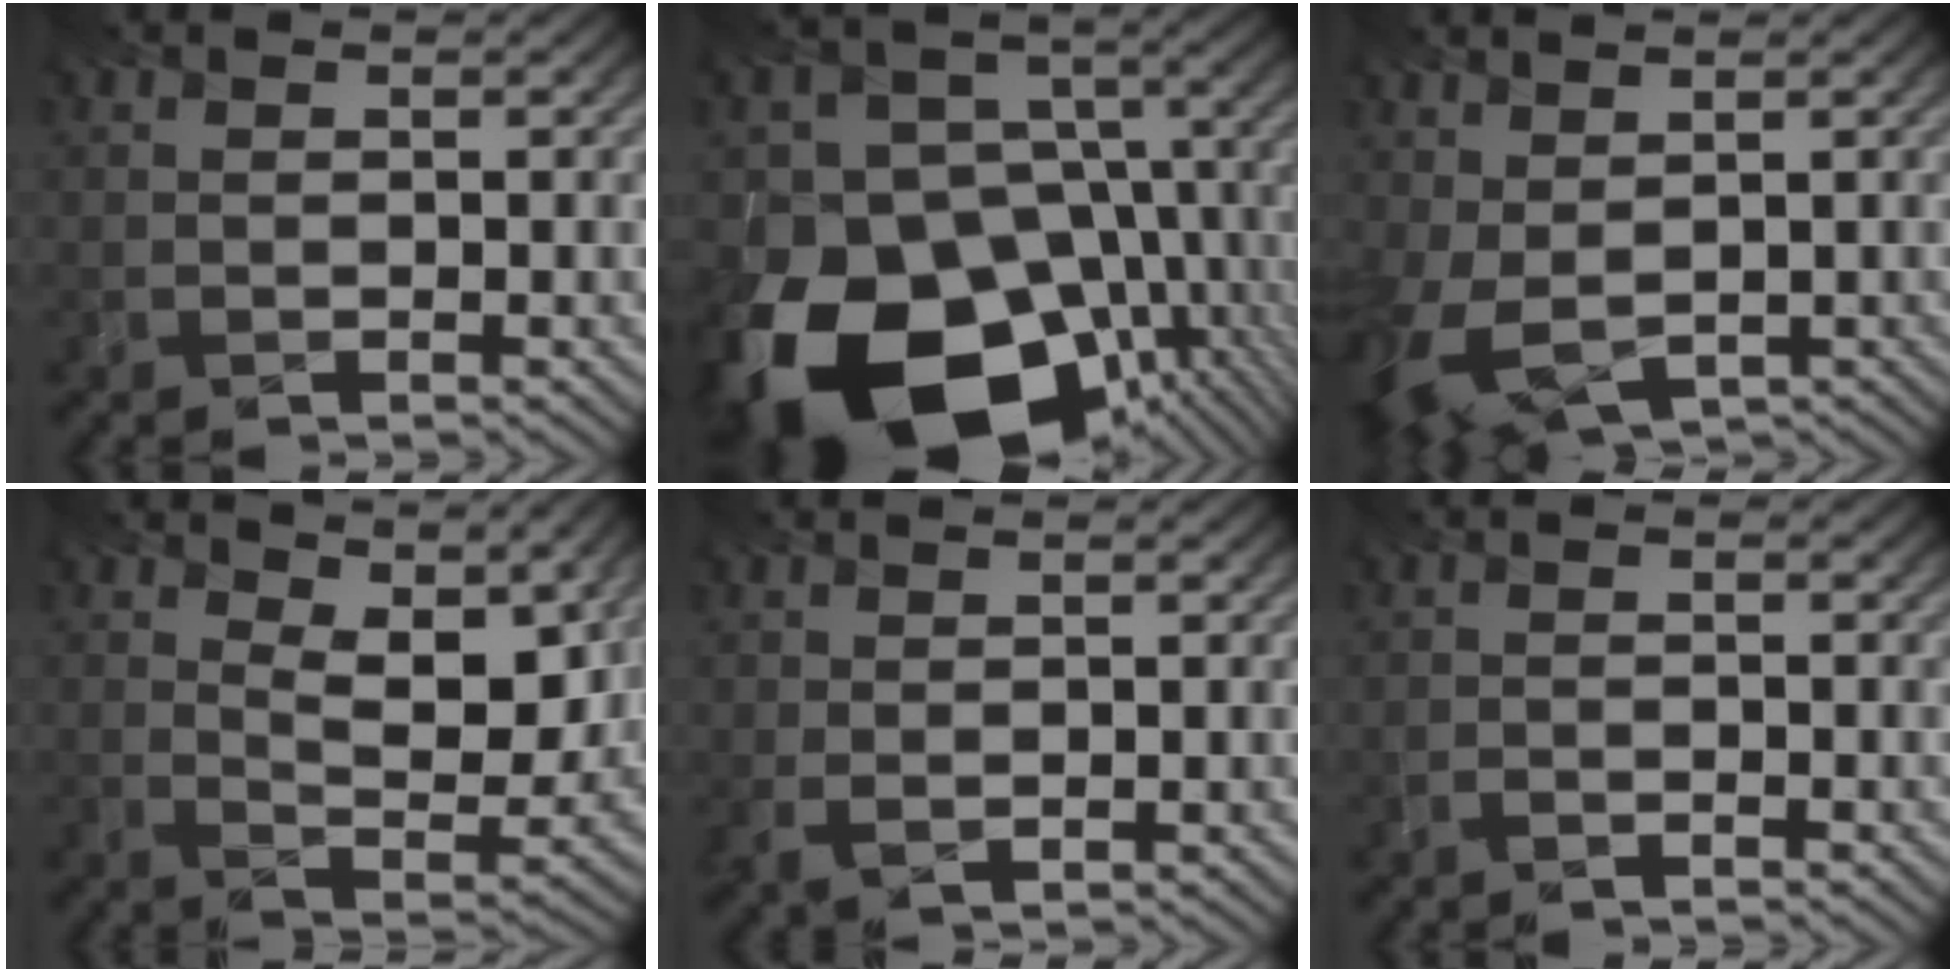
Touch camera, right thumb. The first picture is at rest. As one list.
[{"total": 20.6, "force": [-10.6, 14.0, 10.7], "torque": [-0.190, -0.037, -0.161]}, {"total": 6.7, "force": [0.0, 4.2, 5.2], "torque": [-0.155, -0.020, 0.012]}, {"total": 10.1, "force": [6.4, 3.8, 6.8], "torque": [-0.117, -0.011, 0.088]}, {"total": 0.8, "force": [0.4, 0.5, 0.5], "torque": [-0.016, 0.000, 0.013]}, {"total": 1.3, "force": [-1.2, -0.2, -0.2], "torque": [0.003, -0.002, -0.026]}]